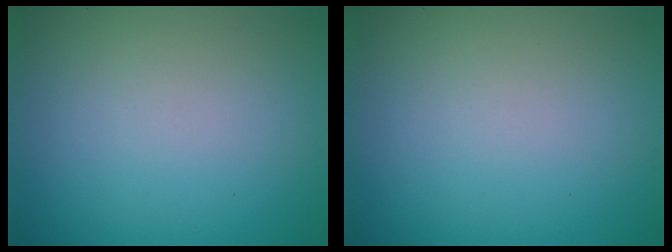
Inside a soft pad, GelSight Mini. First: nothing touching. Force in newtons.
{"total": 0.0}